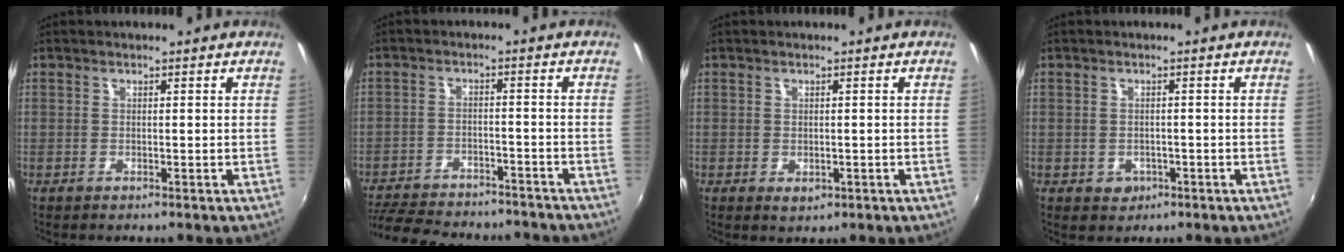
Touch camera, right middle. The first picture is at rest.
{"total": 19.6, "force": [-16.9, 6.0, 8.0], "torque": [-0.175, -0.012, -0.233]}
{"total": 1.6, "force": [-0.3, 1.1, 1.0], "torque": [-0.015, -0.003, -0.001]}
{"total": 2.8, "force": [-0.9, 2.5, 0.9], "torque": [-0.023, -0.003, -0.007]}